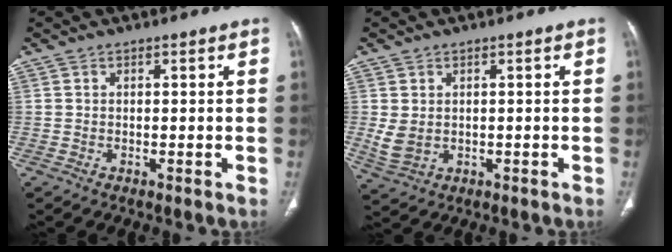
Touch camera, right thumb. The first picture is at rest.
{"total": 4.0, "force": [0.3, 3.1, 2.5], "torque": [-0.052, -0.007, 0.019]}